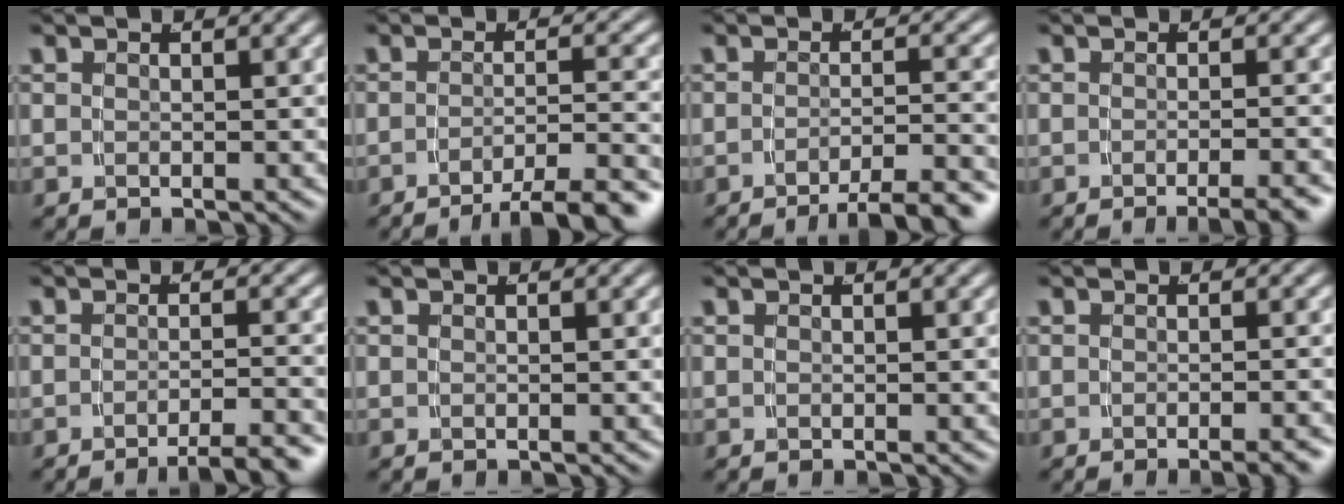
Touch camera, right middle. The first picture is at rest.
{"total": 6.6, "force": [-5.2, 1.5, 3.8], "torque": [-0.044, -0.017, -0.073]}
{"total": 5.9, "force": [-4.7, 1.1, 3.3], "torque": [-0.034, -0.012, -0.069]}
{"total": 3.5, "force": [-2.8, 0.4, 2.2], "torque": [-0.018, 0.001, -0.044]}
{"total": 4.4, "force": [-3.6, 0.6, 2.6], "torque": [-0.025, -0.006, -0.053]}
{"total": 0.0}
{"total": 0.0}
{"total": 2.3, "force": [-1.8, 0.2, 1.4], "torque": [-0.012, 0.003, -0.030]}